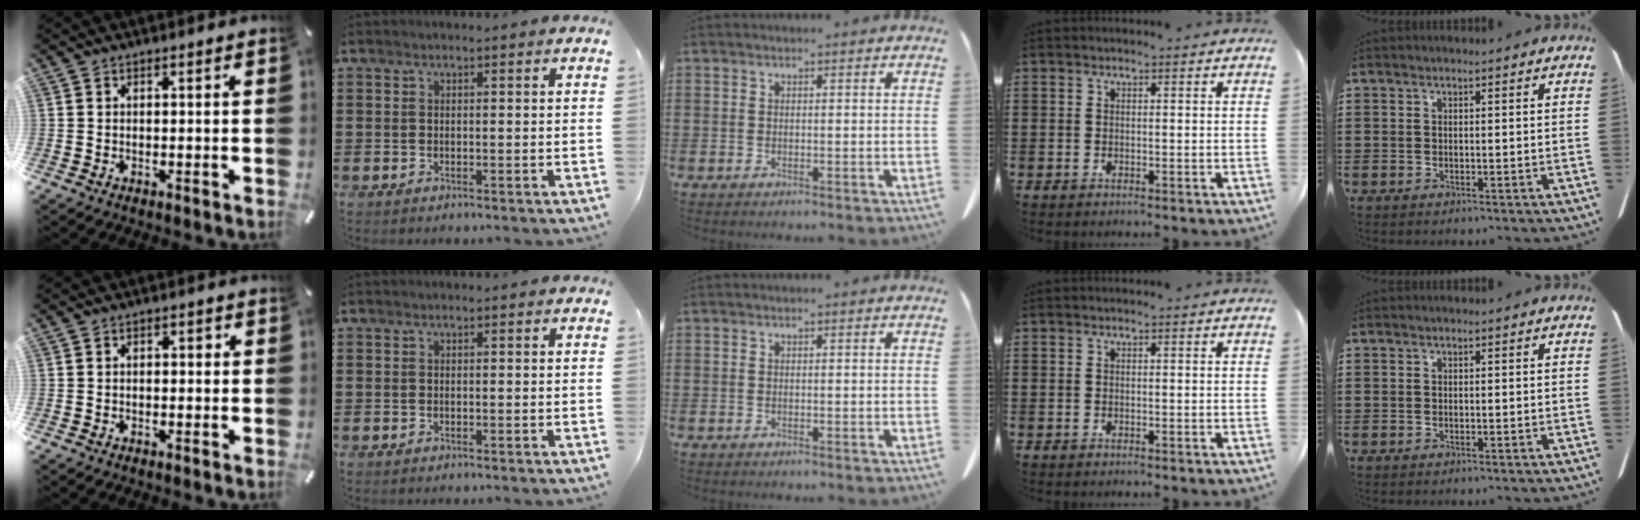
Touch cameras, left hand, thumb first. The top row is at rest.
{"thumb": {"total": 1.3, "force": [-0.4, 0.8, 0.9], "torque": [-0.016, 0.006, -0.010]}}